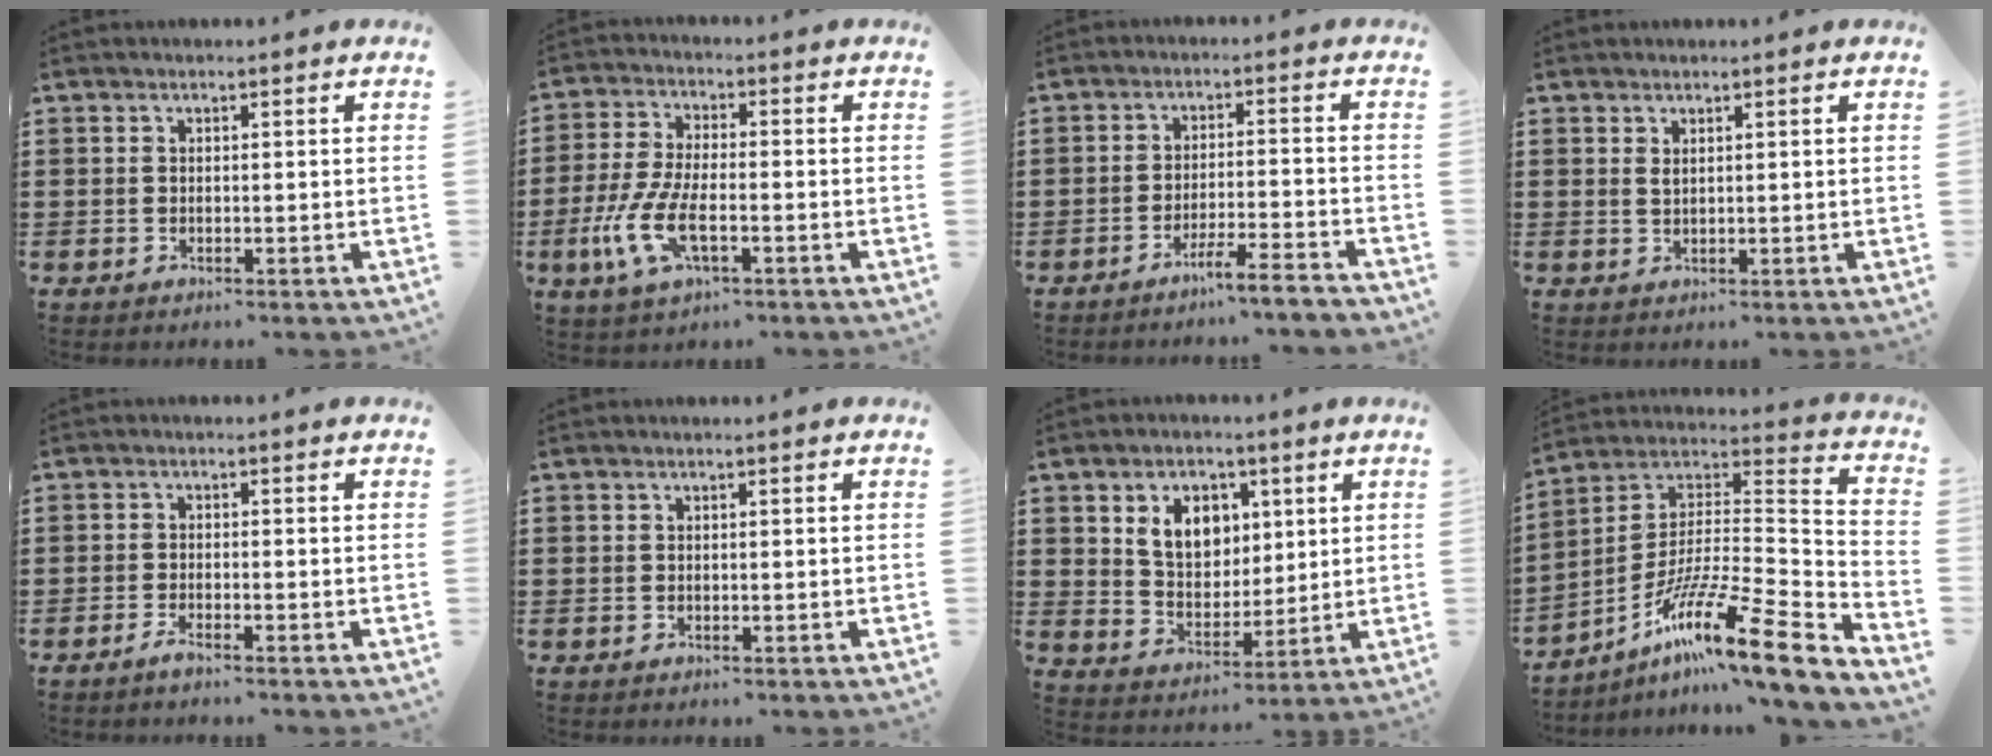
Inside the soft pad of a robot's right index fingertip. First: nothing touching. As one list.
[{"total": 8.3, "force": [-3.0, 3.1, 7.1], "torque": [-0.173, -0.016, -0.060]}, {"total": 4.7, "force": [-4.2, -0.6, 2.2], "torque": [-0.034, -0.010, -0.078]}, {"total": 0.9, "force": [0.6, 0.3, 0.6], "torque": [-0.015, 0.001, 0.011]}, {"total": 1.5, "force": [-1.3, -0.1, 0.6], "torque": [-0.019, -0.006, -0.027]}, {"total": 0.0}, {"total": 7.4, "force": [2.8, 5.6, 4.0], "torque": [-0.088, 0.013, 0.048]}, {"total": 15.7, "force": [-9.8, 2.3, 12.0], "torque": [-0.202, -0.002, -0.177]}]